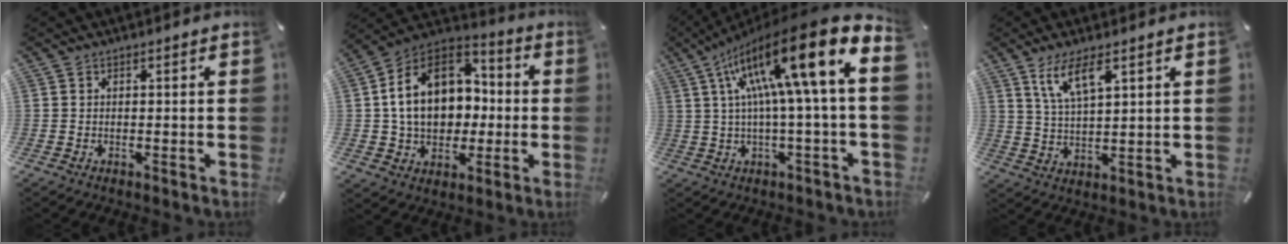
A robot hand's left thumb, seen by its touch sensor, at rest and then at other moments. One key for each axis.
{"total": 17.0, "fx": 0.3, "fy": 13.9, "fz": 9.9, "tx": -0.189, "ty": 0.013, "tz": 0.008}
{"total": 20.4, "fx": 7.2, "fy": 2.4, "fz": 18.9, "tx": -0.341, "ty": -0.056, "tz": 0.104}
{"total": 7.5, "fx": 4.7, "fy": 2.3, "fz": 5.4, "tx": -0.119, "ty": -0.002, "tz": 0.084}